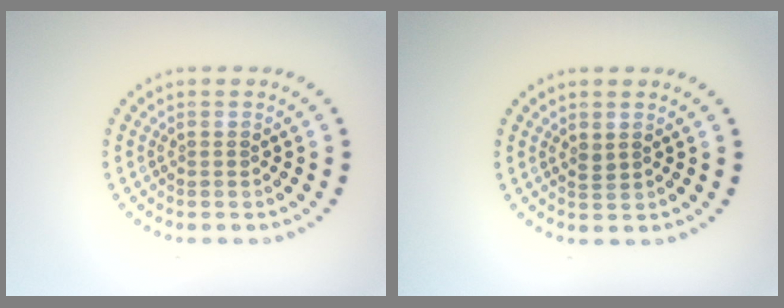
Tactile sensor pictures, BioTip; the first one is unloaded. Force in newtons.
{"total": 0.8, "press": 0.7, "slide": 0.4}